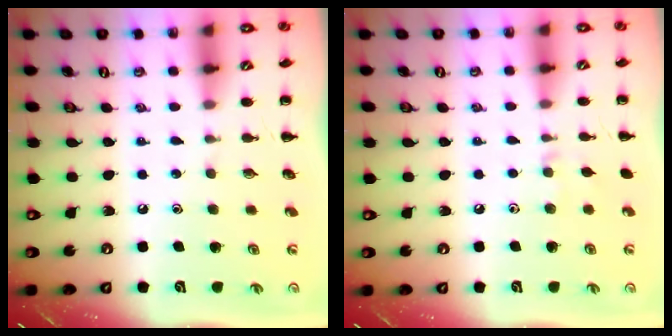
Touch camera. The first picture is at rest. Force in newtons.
{"total": 2.9, "press": 2.7, "slide": 1.0}